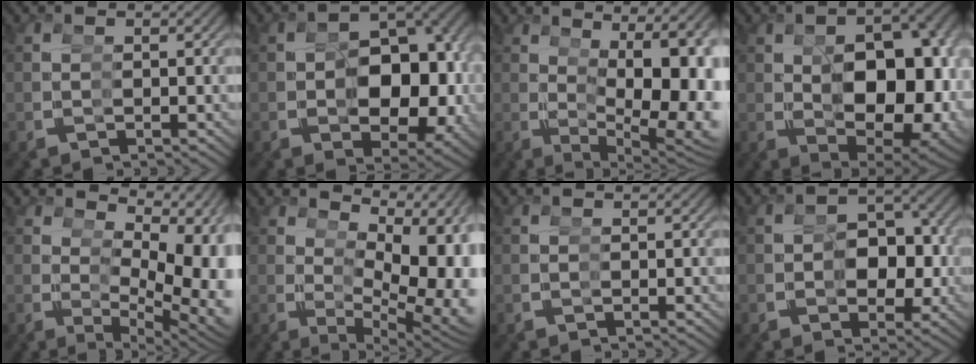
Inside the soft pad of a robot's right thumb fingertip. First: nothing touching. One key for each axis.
{"total": 13.4, "fx": -1.3, "fy": 8.8, "fz": 10.0, "tx": -0.174, "ty": -0.042, "tz": 0.000}
{"total": 13.2, "fx": 0.2, "fy": 6.8, "fz": 11.3, "tx": -0.179, "ty": -0.046, "tz": 0.037}
{"total": 15.6, "fx": -1.1, "fy": 9.1, "fz": 12.7, "tx": -0.208, "ty": -0.055, "tz": 0.019}
{"total": 9.7, "fx": 1.0, "fy": 4.9, "fz": 8.4, "tx": -0.128, "ty": -0.022, "tz": 0.035}
{"total": 12.2, "fx": 1.1, "fy": 6.5, "fz": 10.2, "tx": -0.163, "ty": -0.031, "tz": 0.042}
{"total": 0.0}
{"total": 8.0, "fx": -1.0, "fy": 5.7, "fz": 5.6, "tx": -0.100, "ty": -0.027, "tz": -0.003}